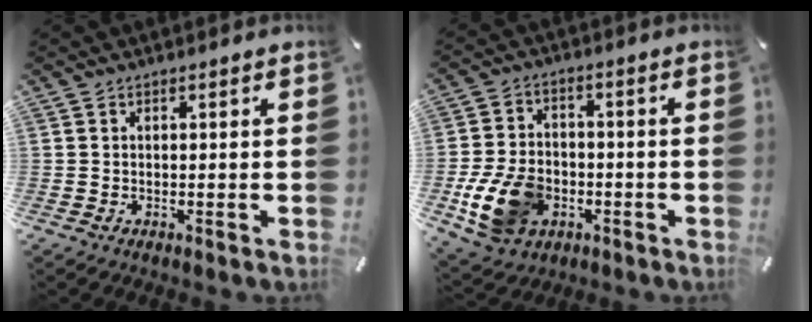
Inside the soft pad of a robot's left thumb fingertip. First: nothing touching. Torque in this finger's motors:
{"motor_torque": [1.27, 2.26, 1.12, 0.49, 0.18]}